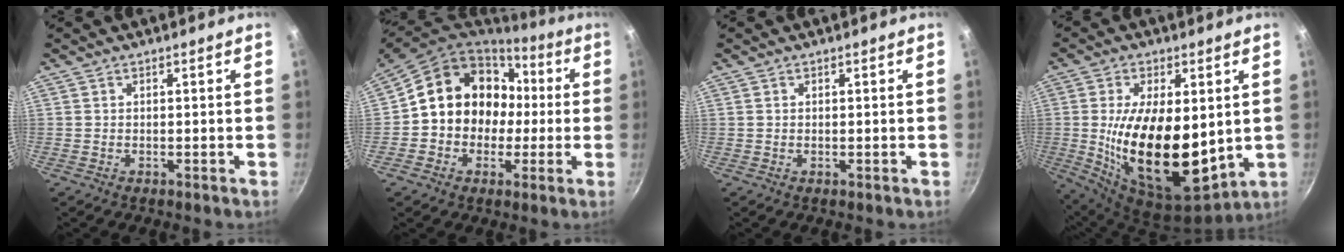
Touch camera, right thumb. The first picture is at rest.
{"total": 17.4, "force": [0.9, 14.7, 9.2], "torque": [-0.123, 0.051, 0.011]}
{"total": 0.0}
{"total": 21.4, "force": [0.8, 10.8, 18.5], "torque": [-0.319, -0.035, 0.027]}